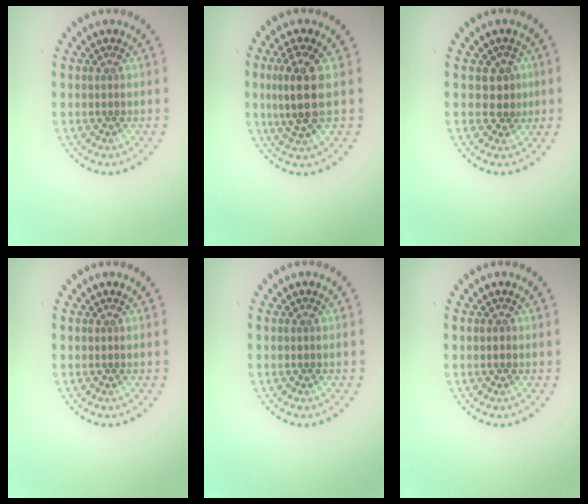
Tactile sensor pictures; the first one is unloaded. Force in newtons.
{"total": 3.8, "press": 3.4, "slide": 1.6}
{"total": 1.8, "press": 1.5, "slide": 0.9}
{"total": 0.0}
{"total": 0.0}
{"total": 0.7, "press": 0.7, "slide": 0.1}